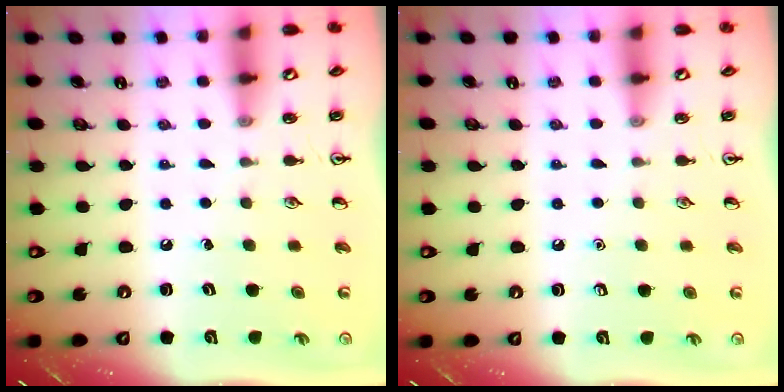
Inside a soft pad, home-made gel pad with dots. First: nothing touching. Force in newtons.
{"total": 0.0}